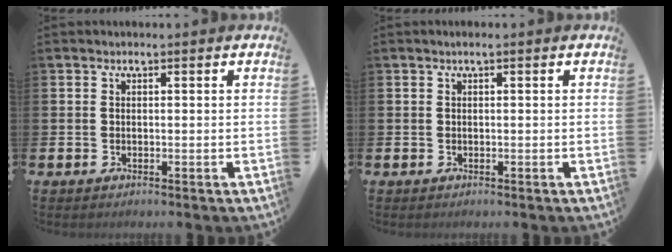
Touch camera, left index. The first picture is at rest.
{"total": 0.5, "force": [0.2, 0.0, 0.5], "torque": [-0.009, 0.003, 0.002]}